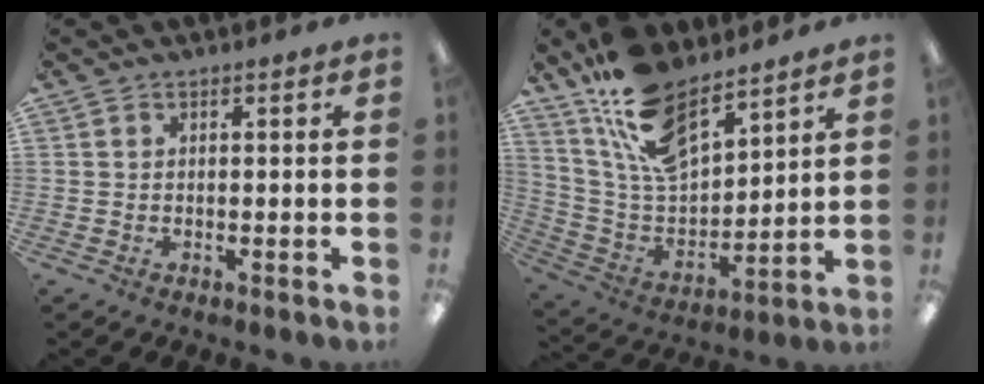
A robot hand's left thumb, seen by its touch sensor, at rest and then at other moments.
{"total": 16.8, "force": [12.4, 7.3, 8.7], "torque": [-0.190, -0.067, 0.227]}